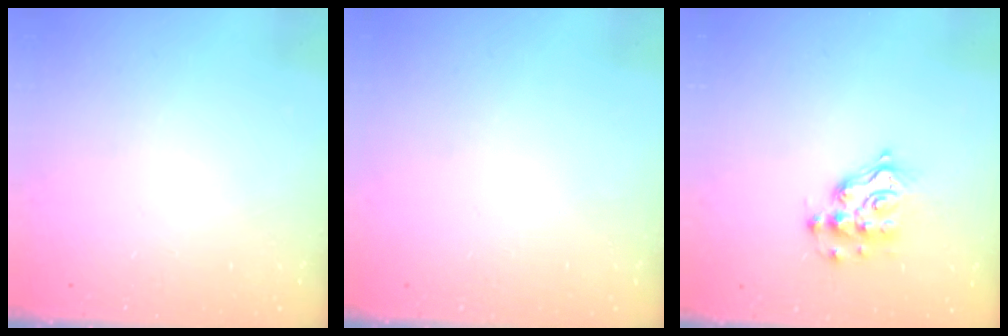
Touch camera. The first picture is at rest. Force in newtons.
{"total": 0.0}
{"total": 10.9, "press": 10.9, "slide": 0.8}